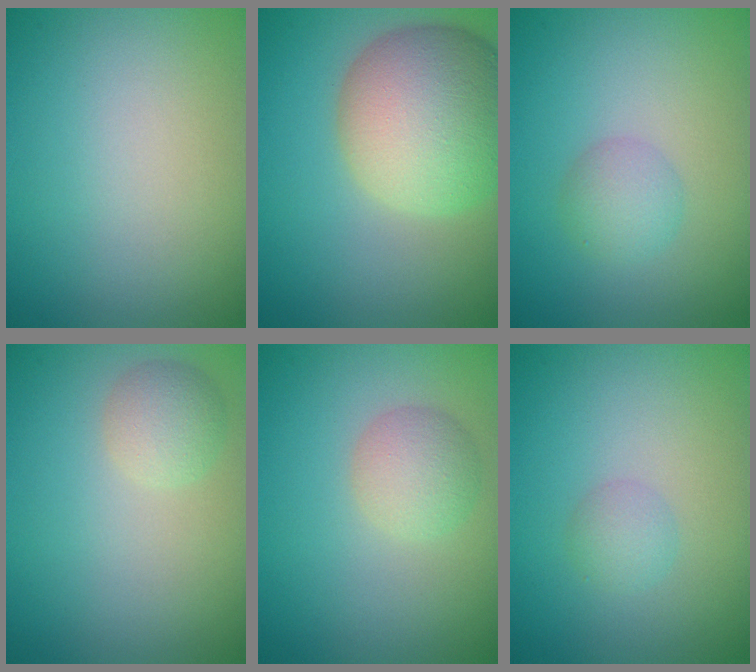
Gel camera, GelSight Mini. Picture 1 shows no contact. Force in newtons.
{"total": 10.4, "press": 10.4, "slide": 0.9}
{"total": 2.2, "press": 2.2, "slide": 0.1}
{"total": 2.1, "press": 2.1, "slide": 0.1}
{"total": 2.7, "press": 2.7, "slide": 0.2}
{"total": 1.5, "press": 1.5, "slide": 0.1}